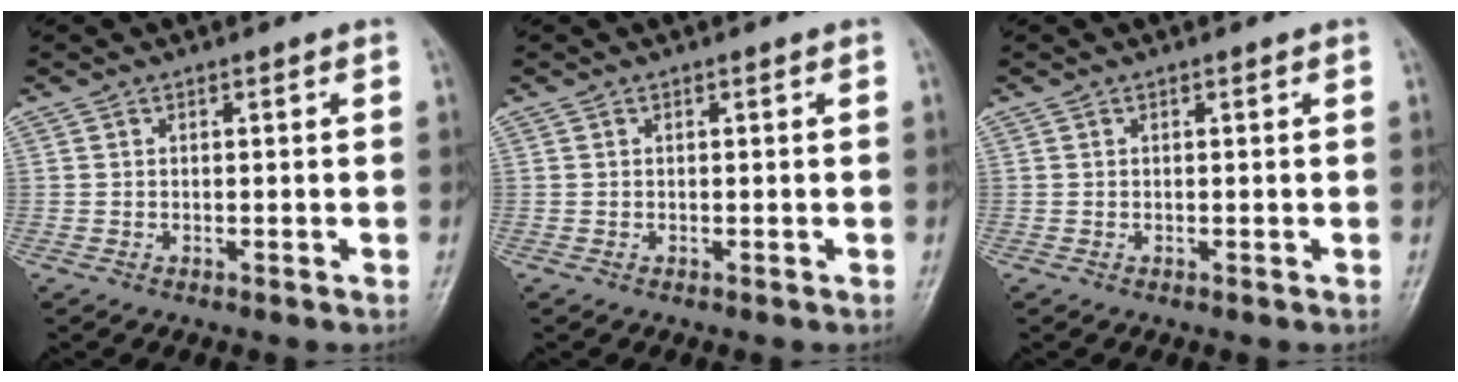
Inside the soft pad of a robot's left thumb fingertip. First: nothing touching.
{"total": 0.0}
{"total": 0.0}